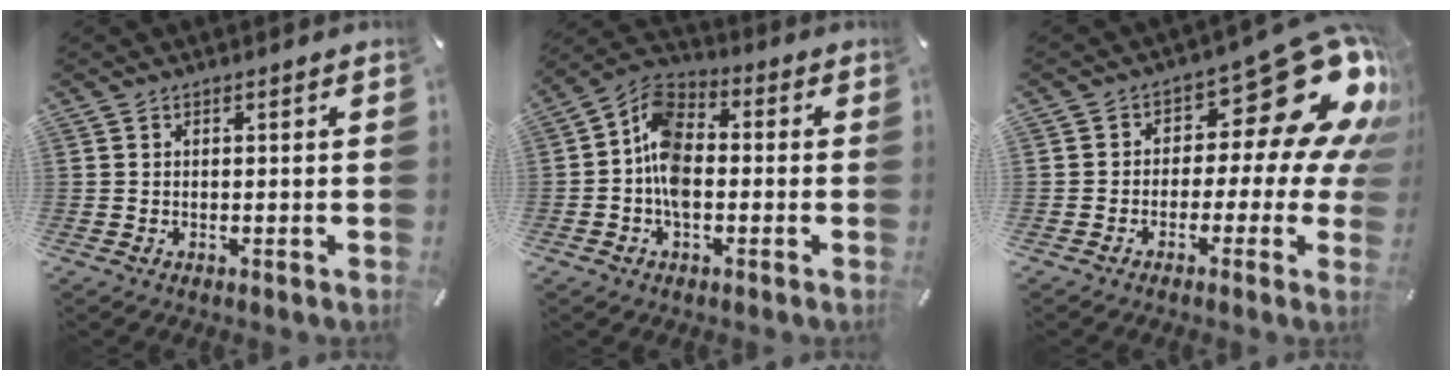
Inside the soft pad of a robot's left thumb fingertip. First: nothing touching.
{"total": 9.7, "force": [-2.1, 6.3, 7.1], "torque": [-0.154, 0.011, -0.038]}
{"total": 19.7, "force": [8.9, 9.3, 14.9], "torque": [-0.193, -0.061, 0.146]}